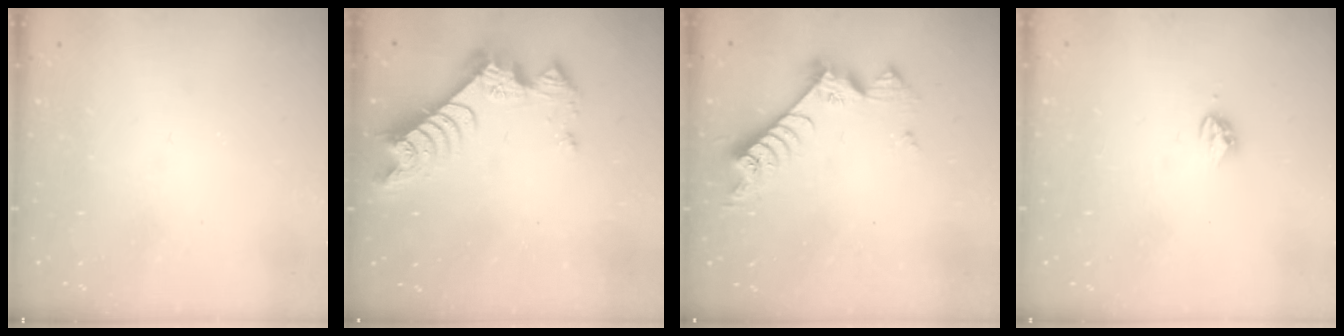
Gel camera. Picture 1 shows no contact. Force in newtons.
{"total": 9.5, "press": 9.5, "slide": 0.8}
{"total": 7.6, "press": 7.6, "slide": 0.4}
{"total": 3.3, "press": 3.3, "slide": 0.2}